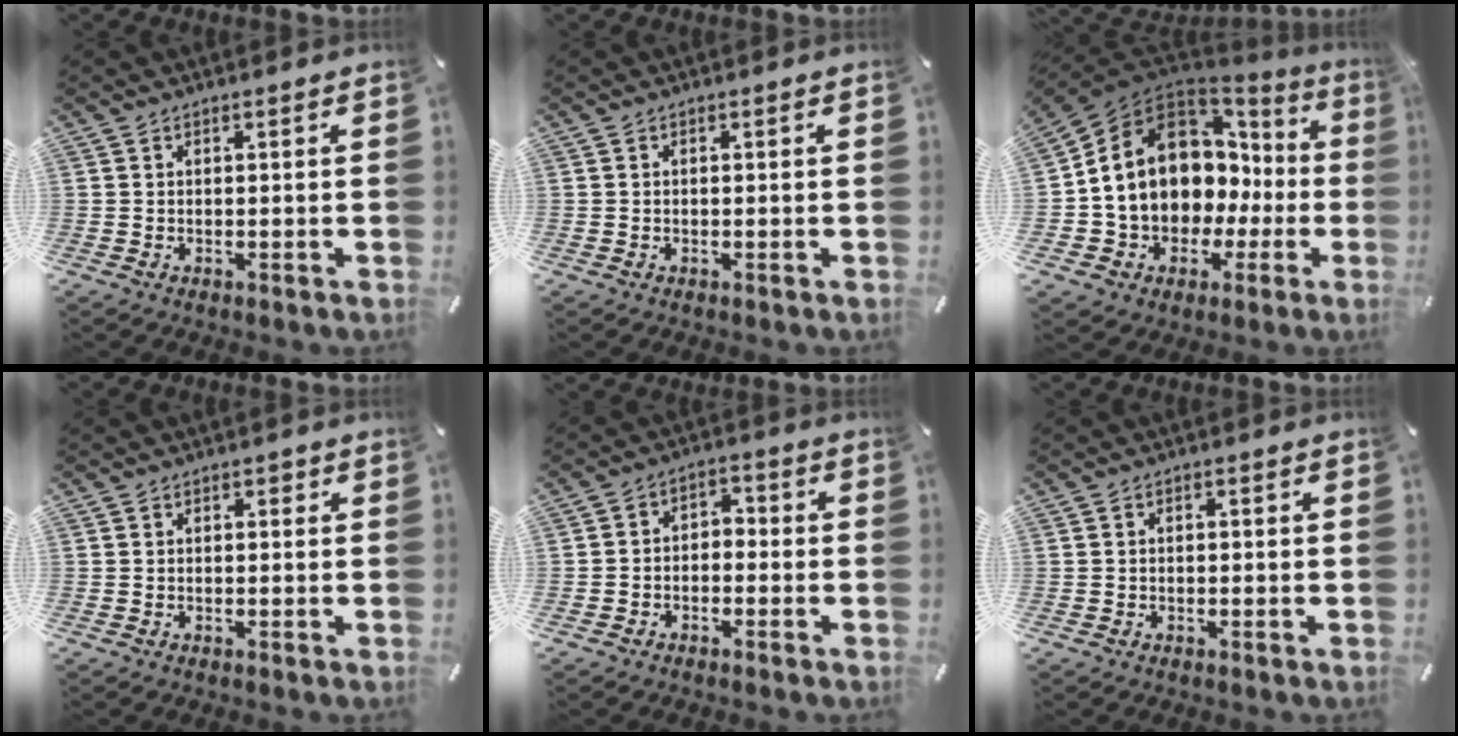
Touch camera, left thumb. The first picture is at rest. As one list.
[{"total": 0.0}, {"total": 14.3, "force": [2.8, 11.3, 8.3], "torque": [-0.174, -0.033, 0.052]}, {"total": 0.9, "force": [0.2, 0.8, 0.5], "torque": [-0.002, 0.004, -0.001]}, {"total": 4.1, "force": [-3.0, 2.7, 1.0], "torque": [-0.016, 0.018, -0.061]}, {"total": 0.8, "force": [-0.4, 0.6, 0.4], "torque": [-0.008, 0.003, -0.010]}]